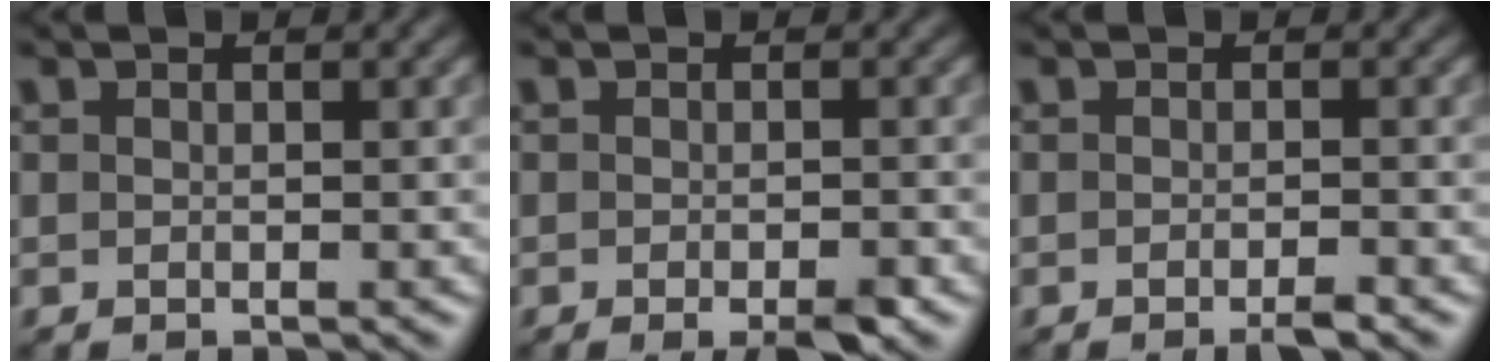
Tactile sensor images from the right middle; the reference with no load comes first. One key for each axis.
{"total": 2.8, "fx": -1.6, "fy": 0.9, "fz": 2.1, "tx": -0.030, "ty": -0.001, "tz": -0.021}
{"total": 1.5, "fx": -1.1, "fy": 0.2, "fz": 1.1, "tx": -0.016, "ty": 0.001, "tz": -0.015}